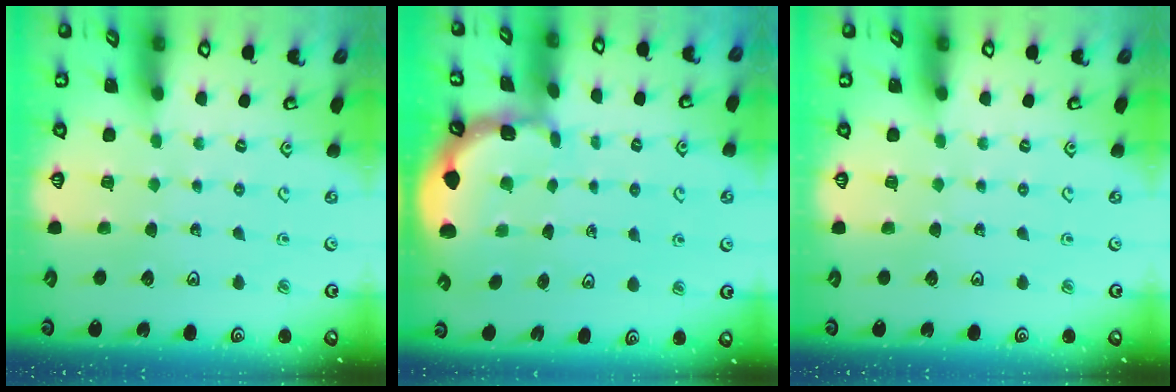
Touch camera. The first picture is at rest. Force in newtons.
{"total": 1.4, "press": 1.4, "slide": 0.1}
{"total": 0.0}